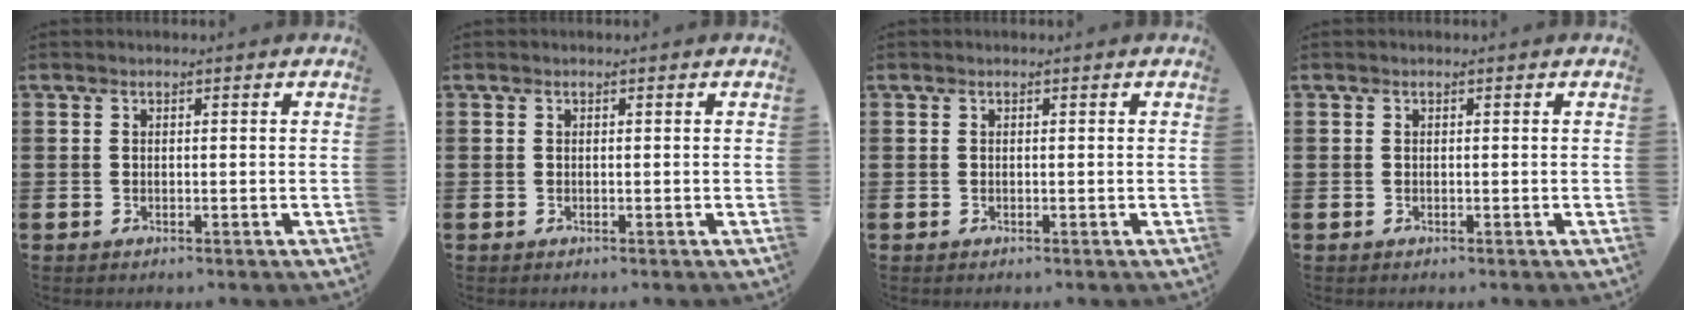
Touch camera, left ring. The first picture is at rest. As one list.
[{"total": 0.0}, {"total": 0.0}, {"total": 0.0}]